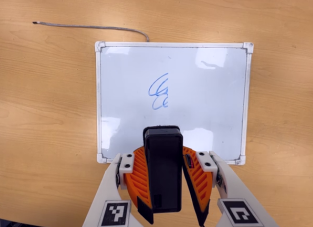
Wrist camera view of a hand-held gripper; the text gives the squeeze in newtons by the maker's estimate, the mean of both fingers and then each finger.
{"total": 8.4, "left": 8.5, "right": 8.3}